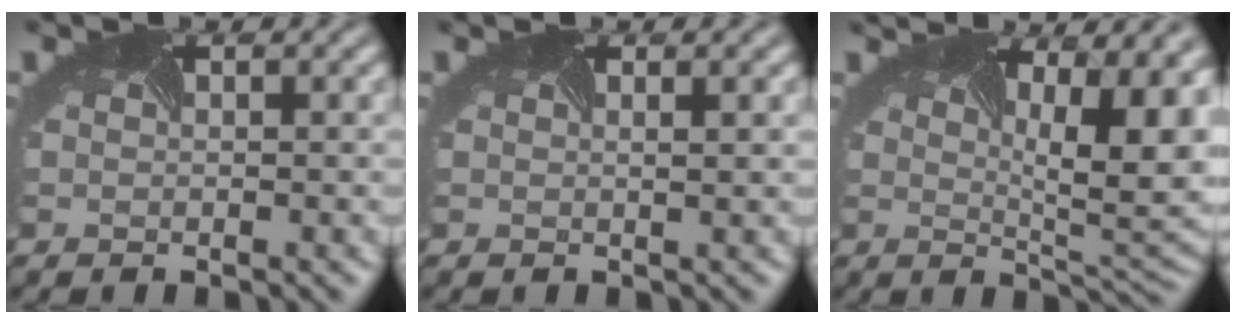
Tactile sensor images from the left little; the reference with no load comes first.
{"total": 1.3, "force": [0.5, 0.5, 1.1], "torque": [-0.002, 0.000, -0.004]}
{"total": 13.5, "force": [4.5, 5.7, 11.4], "torque": [-0.150, 0.030, 0.071]}